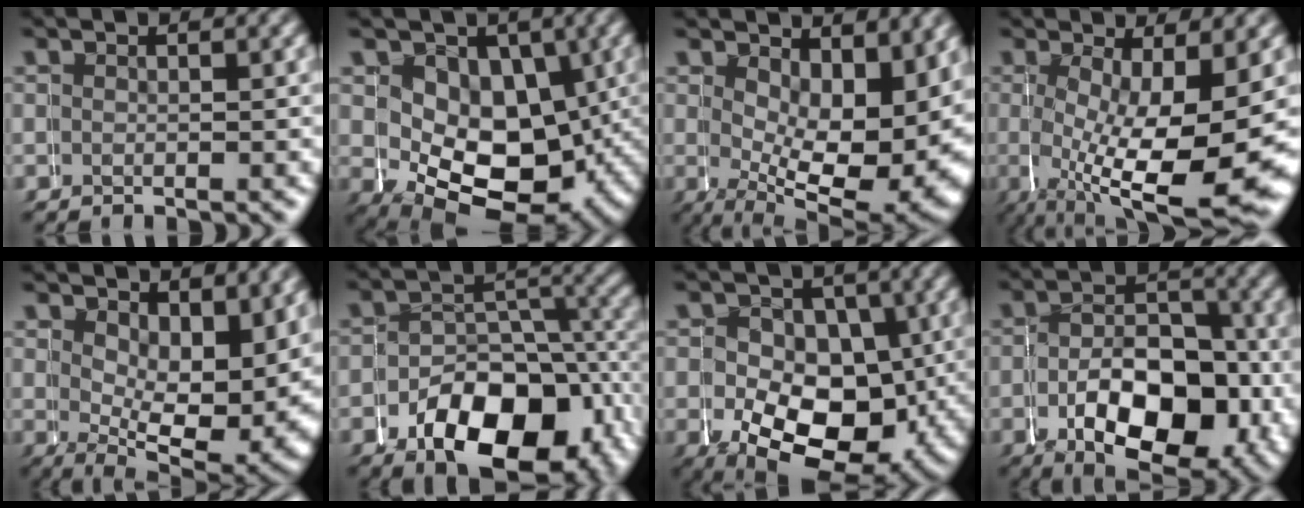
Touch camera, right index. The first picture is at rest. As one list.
[{"total": 12.4, "force": [-1.3, 9.8, 7.4], "torque": [-0.136, -0.063, 0.002]}, {"total": 11.6, "force": [1.3, 6.2, 9.7], "torque": [-0.137, -0.045, 0.040]}, {"total": 11.4, "force": [-0.9, 4.7, 10.4], "torque": [-0.184, -0.045, 0.014]}, {"total": 9.5, "force": [1.2, 4.9, 8.1], "torque": [-0.112, -0.041, 0.035]}, {"total": 9.4, "force": [-3.9, 5.6, 6.5], "torque": [-0.089, -0.029, -0.057]}, {"total": 11.9, "force": [-2.7, 9.1, 7.2], "torque": [-0.127, -0.071, -0.013]}, {"total": 11.3, "force": [-2.7, 7.2, 8.3], "torque": [-0.141, -0.047, -0.028]}]